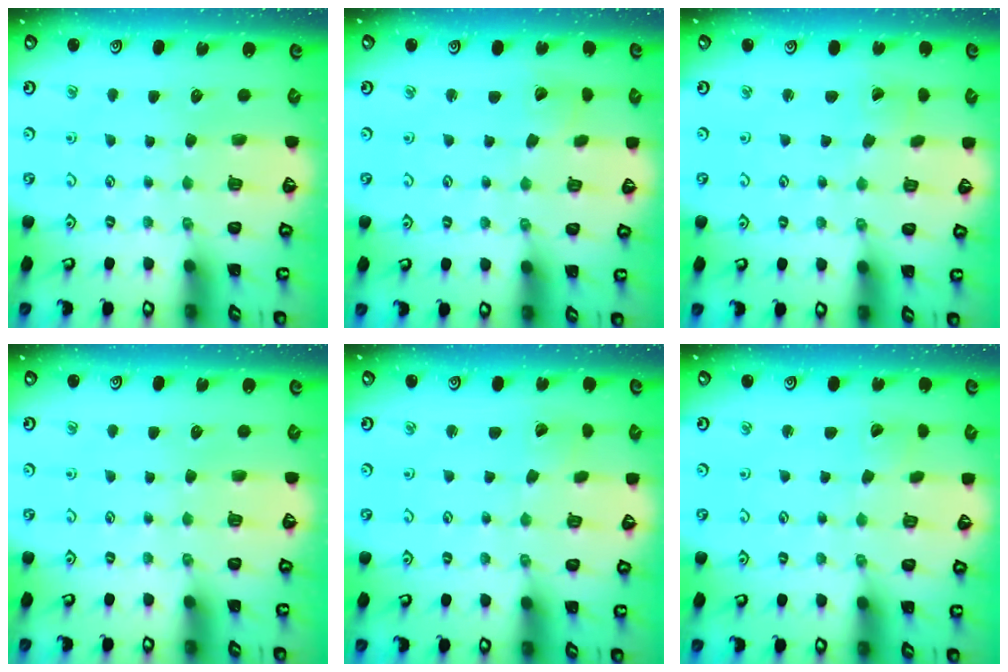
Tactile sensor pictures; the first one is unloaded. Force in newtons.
{"total": 2.4, "press": 2.4, "slide": 0.3}
{"total": 0.7, "press": 0.7, "slide": 0.1}
{"total": 0.0}
{"total": 2.3, "press": 2.3, "slide": 0.1}
{"total": 2.3, "press": 2.3, "slide": 0.1}